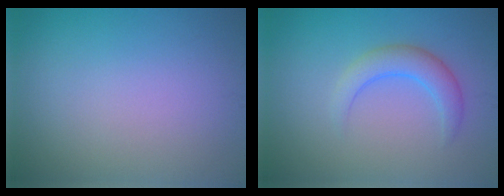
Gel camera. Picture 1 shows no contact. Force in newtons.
{"total": 2.9, "press": 2.9, "slide": 0.2}